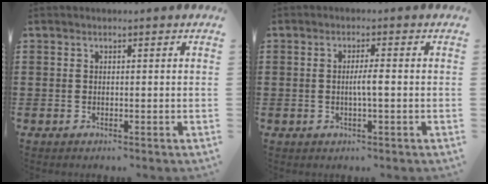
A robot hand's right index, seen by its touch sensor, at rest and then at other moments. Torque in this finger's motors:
{"motor_torque": [0.04, 0.09, 0.14, 0.06]}